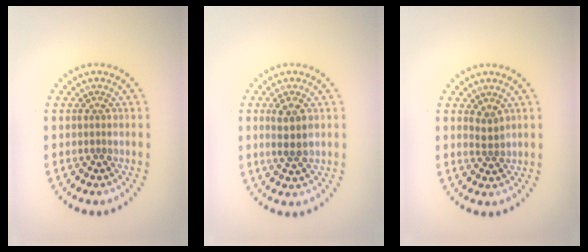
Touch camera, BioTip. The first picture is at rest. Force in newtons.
{"total": 2.7, "press": 2.5, "slide": 0.9}
{"total": 1.2, "press": 1.1, "slide": 0.5}